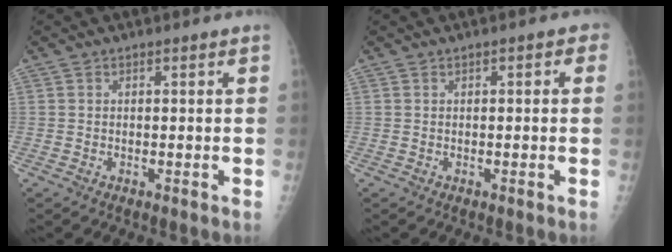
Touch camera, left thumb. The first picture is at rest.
{"total": 1.6, "force": [0.4, 0.9, 1.2], "torque": [-0.004, 0.004, -0.002]}